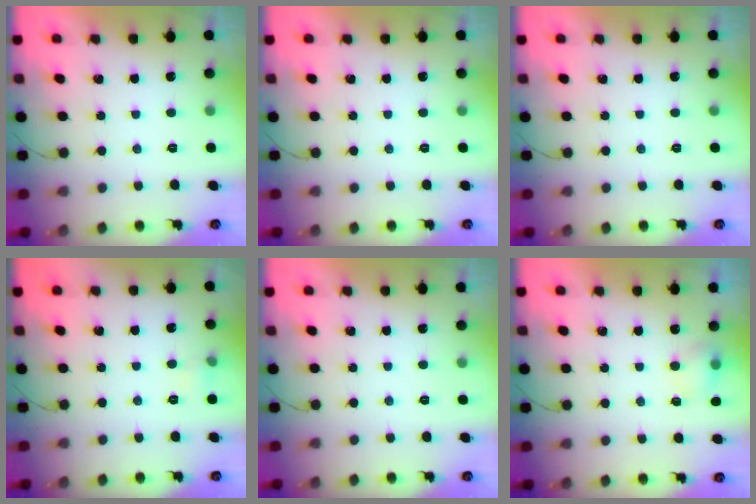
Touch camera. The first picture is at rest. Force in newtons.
{"total": 0.0}
{"total": 0.0}
{"total": 4.1, "press": 3.9, "slide": 1.3}
{"total": 0.0}
{"total": 5.1, "press": 4.9, "slide": 1.4}